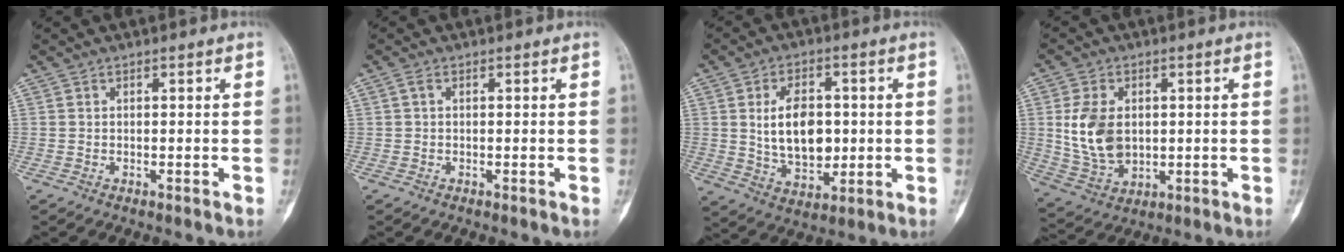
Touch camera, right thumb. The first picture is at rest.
{"total": 0.7, "force": [0.3, 0.3, 0.5], "torque": [-0.014, 0.003, 0.005]}
{"total": 11.8, "force": [0.9, 7.6, 9.0], "torque": [-0.128, -0.008, 0.027]}
{"total": 11.0, "force": [1.0, 7.5, 8.0], "torque": [-0.140, -0.008, 0.034]}